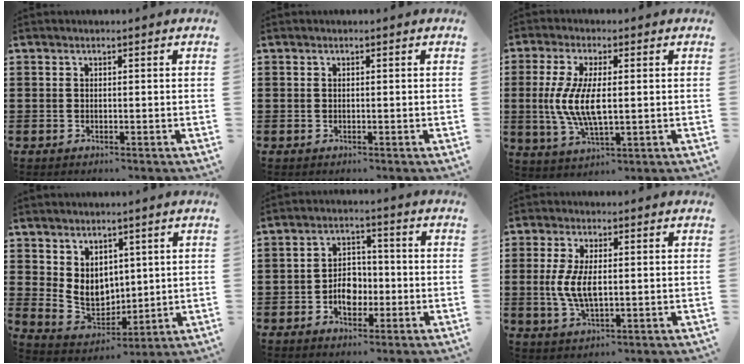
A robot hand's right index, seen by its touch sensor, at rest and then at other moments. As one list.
[{"total": 0.0}, {"total": 8.3, "force": [0.0, 3.0, 7.8], "torque": [-0.177, -0.006, -0.008]}, {"total": 6.2, "force": [2.0, 5.1, 2.8], "torque": [-0.064, -0.008, 0.039]}, {"total": 4.9, "force": [-1.6, 3.6, 2.9], "torque": [-0.041, 0.001, -0.032]}, {"total": 6.1, "force": [0.1, 2.5, 5.5], "torque": [-0.126, -0.003, -0.005]}]